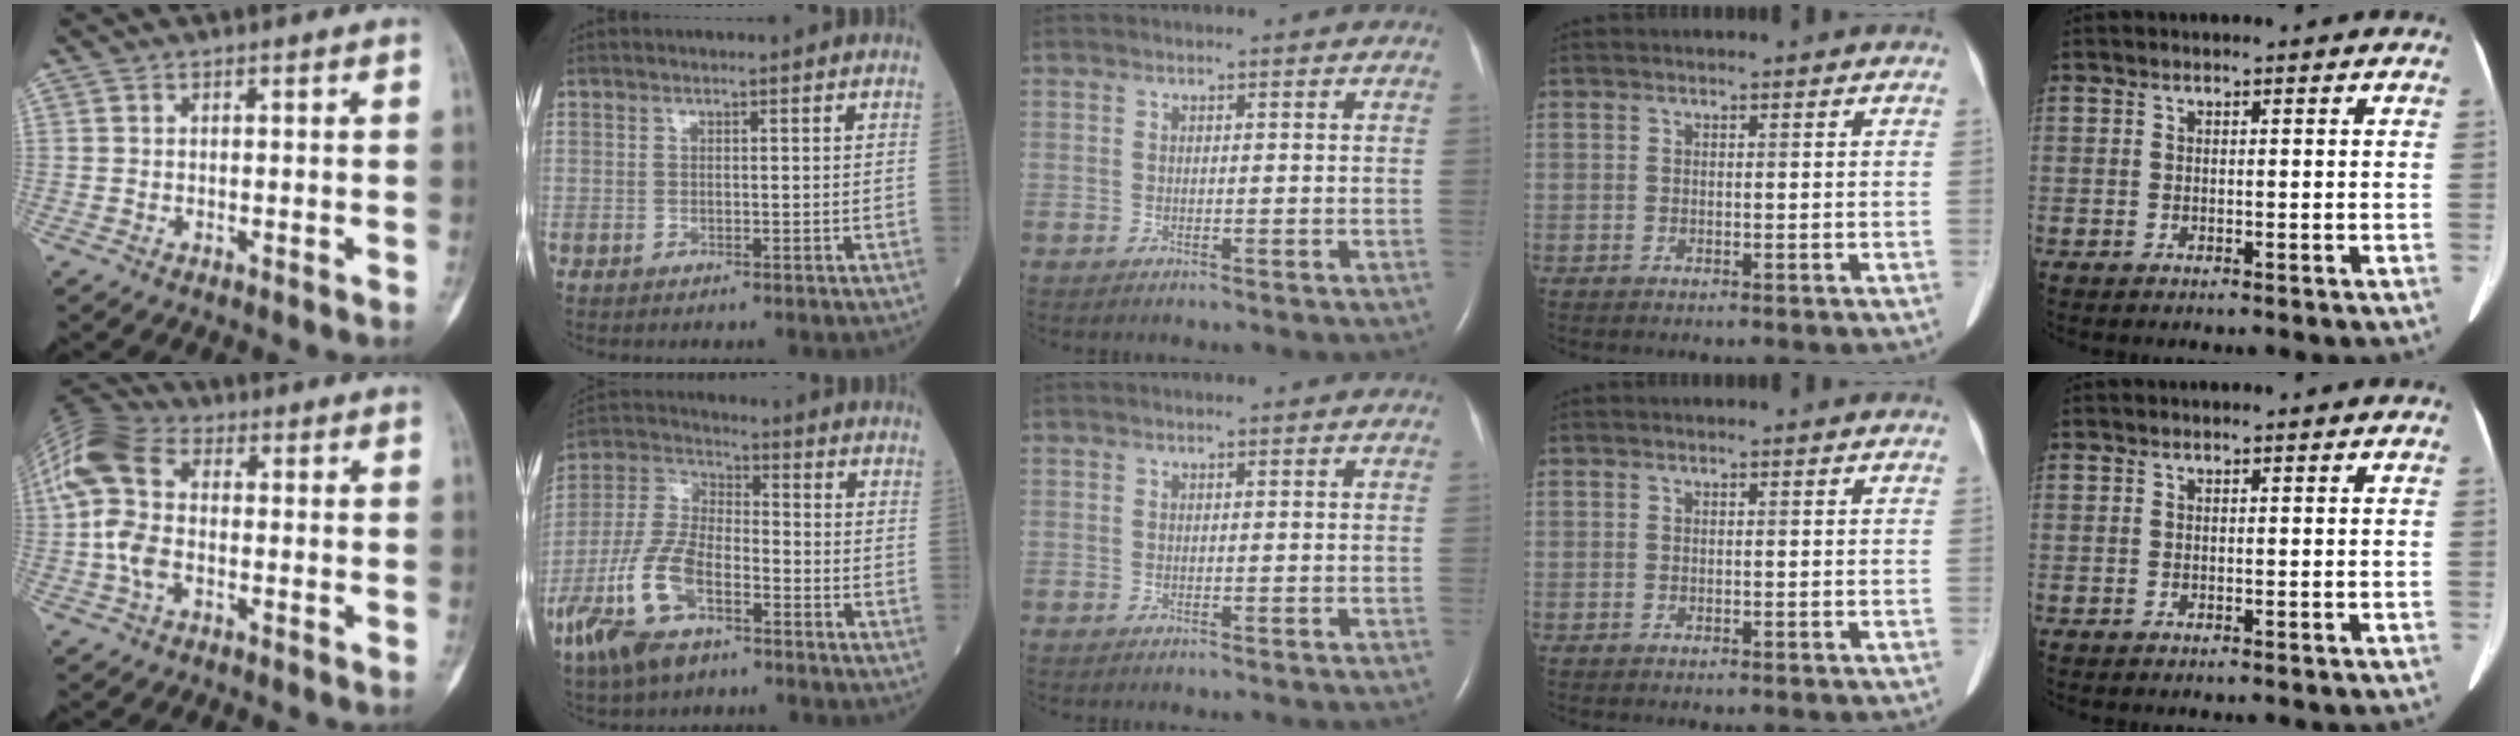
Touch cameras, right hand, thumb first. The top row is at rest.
{"thumb": {"total": 13.4, "force": [-0.2, 8.3, 10.4], "torque": [-0.230, 0.026, -0.015]}, "index": {"total": 13.8, "force": [-7.1, 5.5, 10.6], "torque": [-0.241, -0.006, -0.135]}}